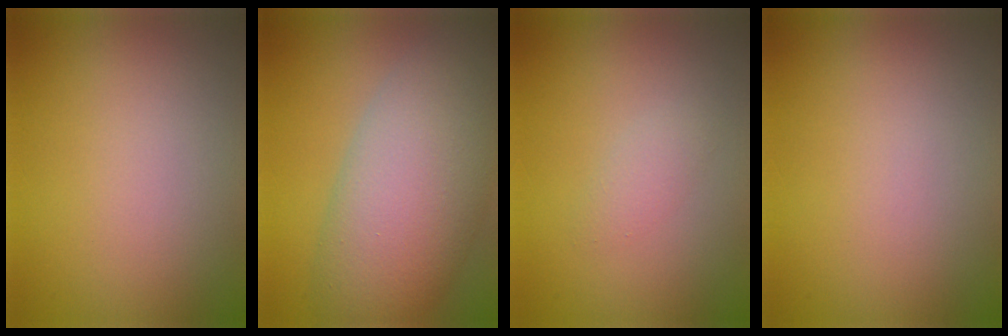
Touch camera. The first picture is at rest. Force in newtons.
{"total": 10.0, "press": 10.0, "slide": 0.6}
{"total": 1.1, "press": 1.1, "slide": 0.1}
{"total": 0.0}